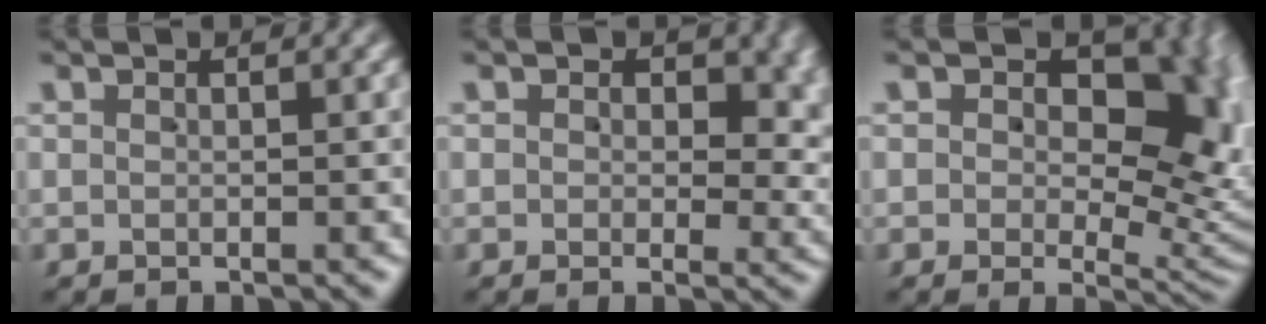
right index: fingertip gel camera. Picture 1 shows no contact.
{"total": 5.1, "force": [1.2, 3.2, 3.8], "torque": [-0.009, 0.008, 0.006]}
{"total": 8.8, "force": [1.1, 5.5, 6.8], "torque": [-0.053, -0.002, 0.011]}